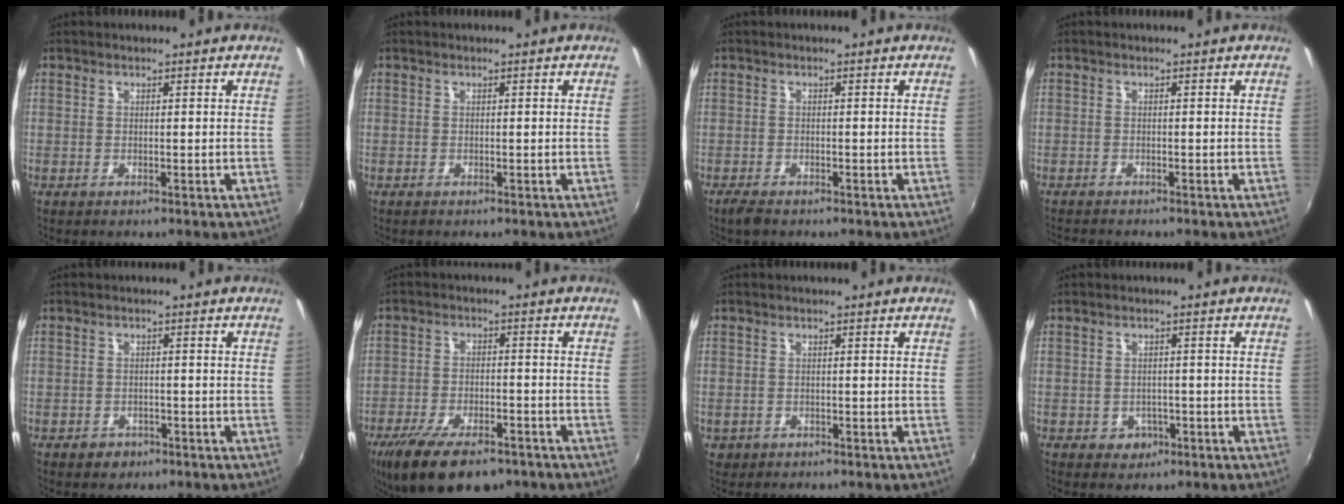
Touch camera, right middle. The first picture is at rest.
{"total": 0.0}
{"total": 2.4, "force": [-1.9, 0.7, 1.2], "torque": [-0.030, -0.007, -0.037]}
{"total": 2.6, "force": [-2.5, 0.2, 0.8], "torque": [-0.024, -0.016, -0.047]}
{"total": 2.3, "force": [-1.3, 1.8, 0.5], "torque": [-0.013, 0.000, -0.019]}
{"total": 14.7, "force": [-10.1, 5.7, 9.0], "torque": [-0.190, -0.036, -0.166]}
{"total": 1.9, "force": [-0.7, 1.6, 0.6], "torque": [-0.018, -0.004, -0.008]}
{"total": 3.1, "force": [-1.1, 2.8, 0.8], "torque": [-0.021, 0.002, -0.010]}